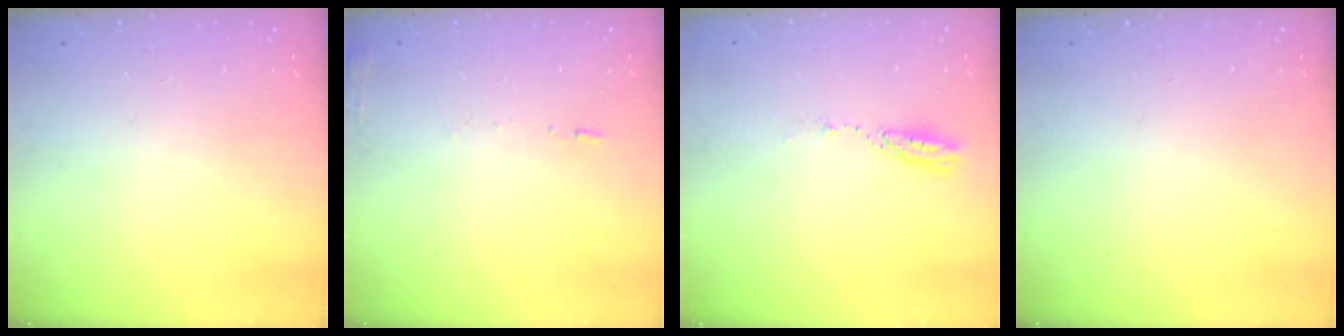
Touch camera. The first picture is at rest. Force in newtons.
{"total": 7.2, "press": 7.2, "slide": 0.7}
{"total": 3.7, "press": 3.7, "slide": 0.3}
{"total": 0.0}